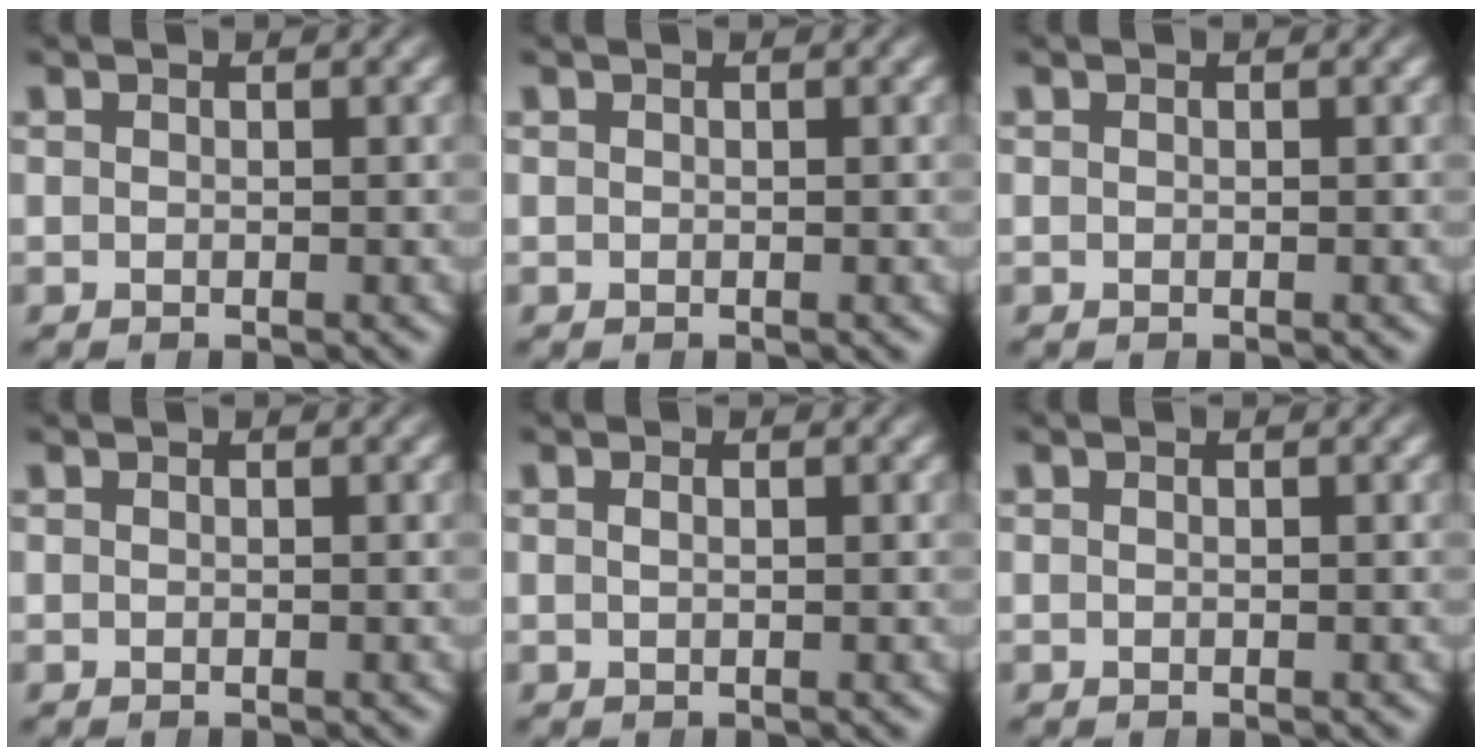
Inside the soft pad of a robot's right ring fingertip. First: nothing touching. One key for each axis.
{"total": 0.0}
{"total": 0.0}
{"total": 0.0}
{"total": 0.7, "fx": 0.0, "fy": -0.2, "fz": 0.7, "tx": -0.008, "ty": 0.003, "tz": 0.001}
{"total": 0.0}